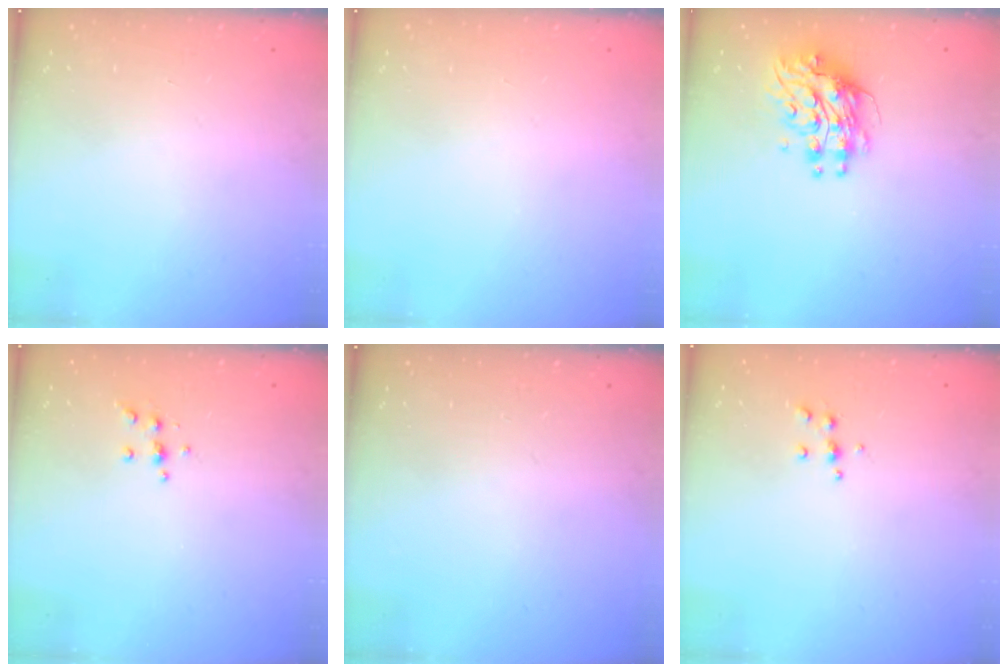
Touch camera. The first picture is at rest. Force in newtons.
{"total": 0.0}
{"total": 9.0, "press": 9.0, "slide": 0.9}
{"total": 4.2, "press": 4.2, "slide": 0.4}
{"total": 0.0}
{"total": 5.0, "press": 5.0, "slide": 0.6}